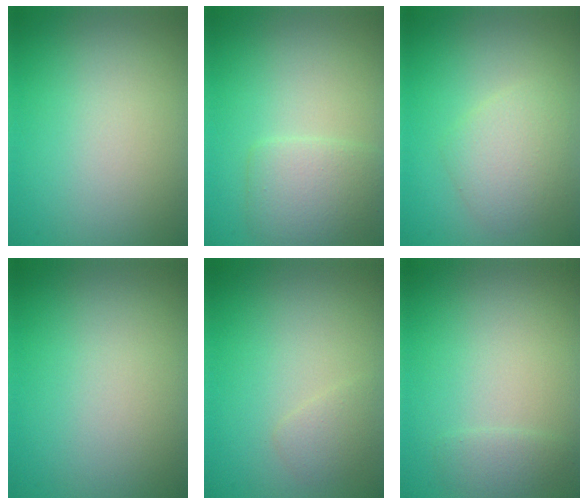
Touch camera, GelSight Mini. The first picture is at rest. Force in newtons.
{"total": 3.1, "press": 3.1, "slide": 0.1}
{"total": 2.8, "press": 2.8, "slide": 0.1}
{"total": 0.0}
{"total": 1.2, "press": 1.2, "slide": 0.1}
{"total": 1.1, "press": 1.1, "slide": 0.0}